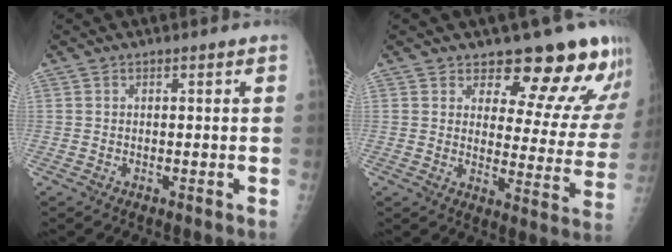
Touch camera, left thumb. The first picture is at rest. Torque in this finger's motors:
{"motor_torque": [0.32, 0.46, -0.31, -0.22, 0.06]}